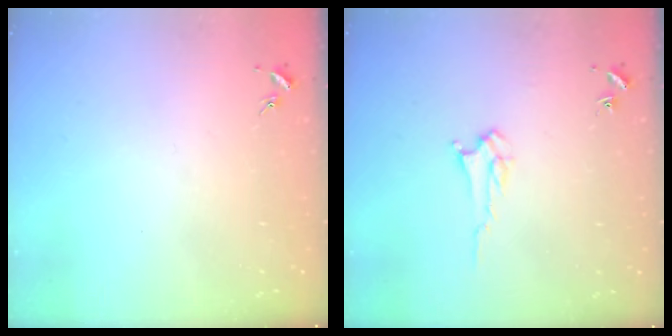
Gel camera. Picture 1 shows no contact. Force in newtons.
{"total": 2.8, "press": 2.8, "slide": 0.4}